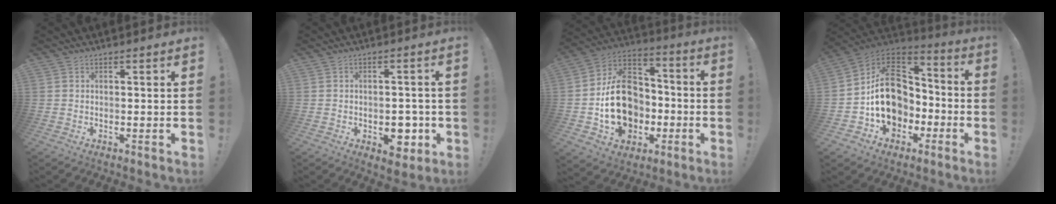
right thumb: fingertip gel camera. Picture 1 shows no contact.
{"total": 8.1, "force": [-2.5, 5.6, 5.3], "torque": [-0.048, 0.017, -0.034]}
{"total": 20.7, "force": [-4.2, 16.3, 12.0], "torque": [-0.190, 0.035, -0.055]}
{"total": 19.2, "force": [-1.3, 15.4, 11.4], "torque": [-0.173, 0.018, -0.005]}